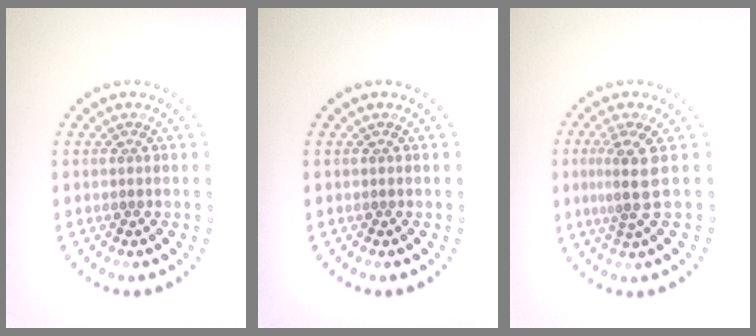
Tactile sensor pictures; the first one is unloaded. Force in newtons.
{"total": 0.0}
{"total": 3.0, "press": 2.1, "slide": 2.0}